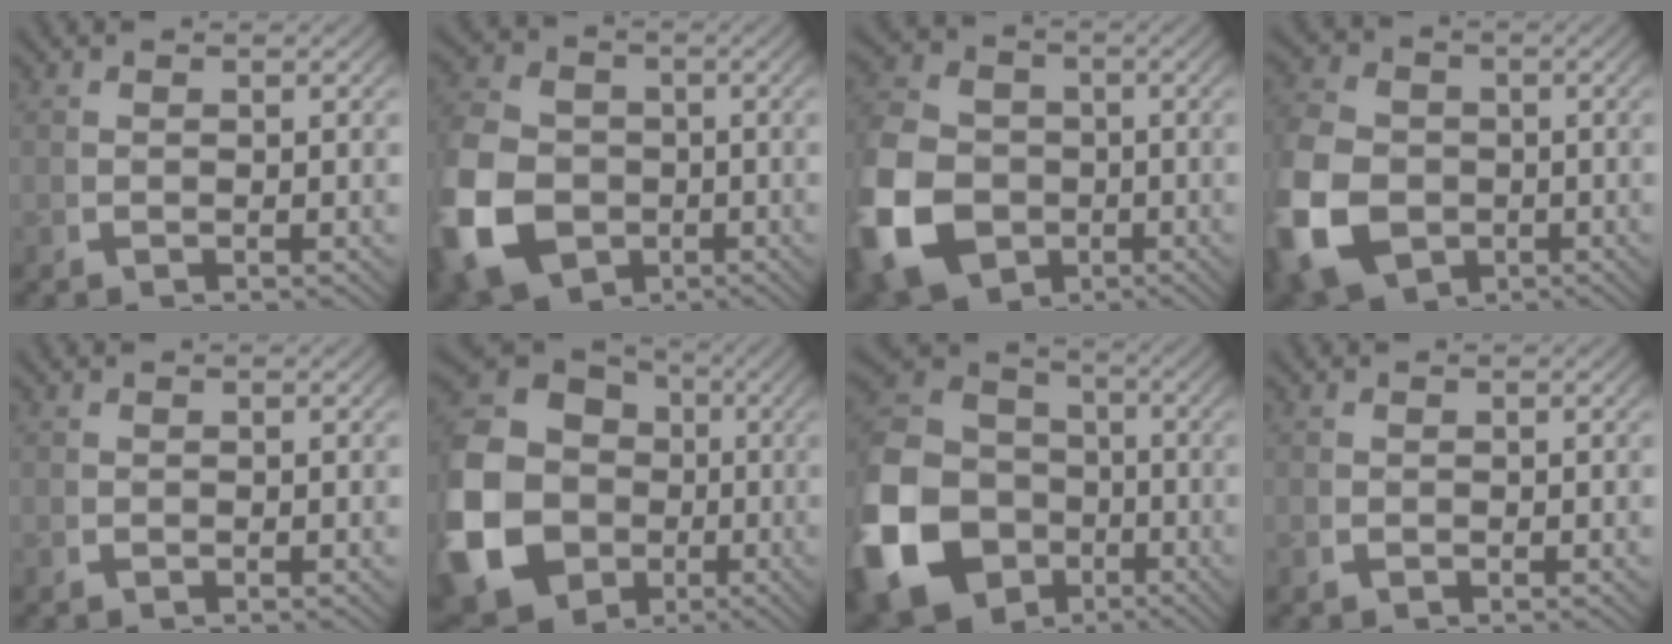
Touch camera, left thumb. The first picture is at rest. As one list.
[{"total": 13.2, "force": [-3.3, 10.5, 7.3], "torque": [-0.186, -0.058, -0.033]}, {"total": 14.9, "force": [-3.8, 12.1, 7.7], "torque": [-0.199, -0.061, -0.045]}, {"total": 11.6, "force": [-2.8, 9.0, 6.7], "torque": [-0.172, -0.054, -0.024]}, {"total": 0.0}, {"total": 19.1, "force": [-3.2, 16.4, 9.1], "torque": [-0.278, -0.086, -0.031]}, {"total": 19.0, "force": [-4.8, 15.8, 9.5], "torque": [-0.249, -0.079, -0.058]}, {"total": 0.6, "force": [-0.2, 0.5, 0.2], "torque": [-0.010, -0.006, -0.003]}]